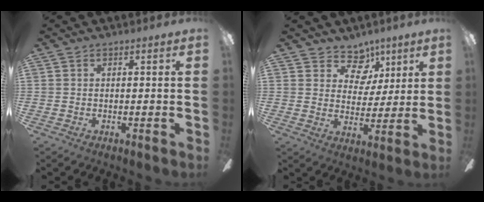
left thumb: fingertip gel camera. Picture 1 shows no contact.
{"total": 10.3, "force": [5.7, 7.4, 4.3], "torque": [-0.054, -0.028, 0.105]}